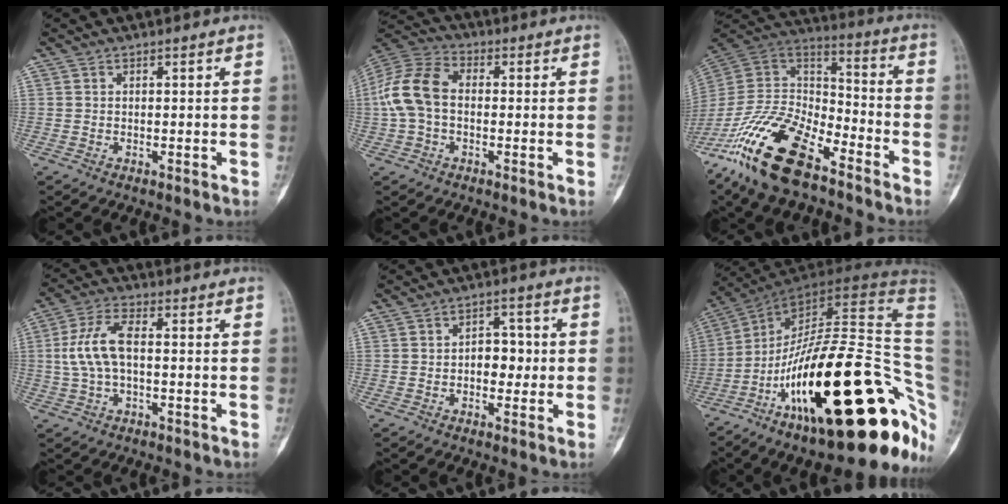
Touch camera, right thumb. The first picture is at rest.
{"total": 12.1, "force": [-0.5, 8.4, 8.8], "torque": [-0.180, 0.034, -0.020]}
{"total": 22.1, "force": [-14.6, 9.1, 13.8], "torque": [-0.271, 0.062, -0.277]}
{"total": 9.3, "force": [0.3, 4.6, 8.1], "torque": [-0.177, 0.024, 0.003]}
{"total": 5.5, "force": [-0.5, 3.9, 3.8], "torque": [-0.020, 0.019, -0.011]}
{"total": 36.8, "force": [-10.1, 12.2, 33.2], "torque": [-0.403, 0.089, -0.155]}